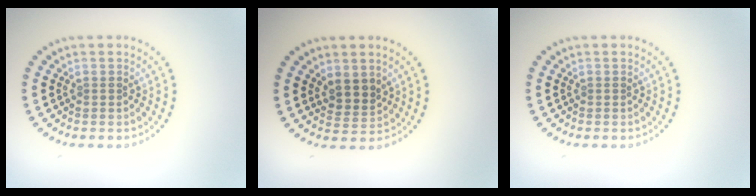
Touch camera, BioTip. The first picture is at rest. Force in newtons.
{"total": 2.3, "press": 2.0, "slide": 1.2}
{"total": 0.0}